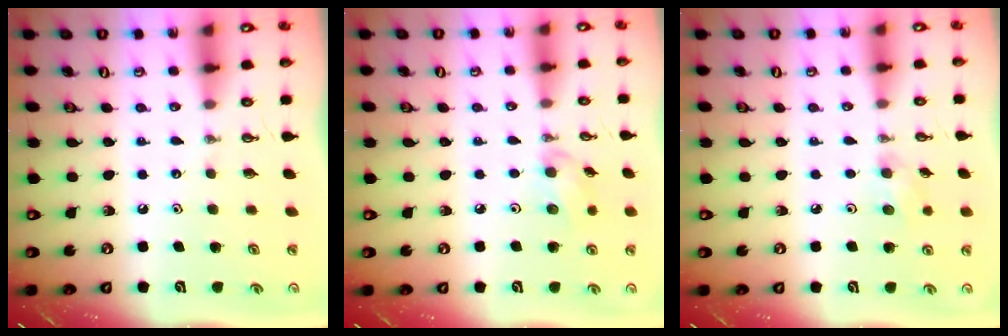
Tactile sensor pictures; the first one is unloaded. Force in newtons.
{"total": 5.8, "press": 5.7, "slide": 1.4}
{"total": 6.0, "press": 4.7, "slide": 3.7}